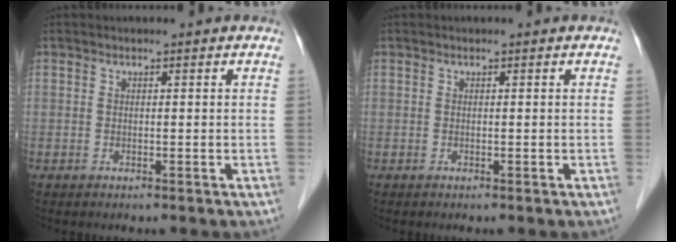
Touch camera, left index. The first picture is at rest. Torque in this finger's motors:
{"motor_torque": [0.00, 0.00, -0.03, 0.00]}